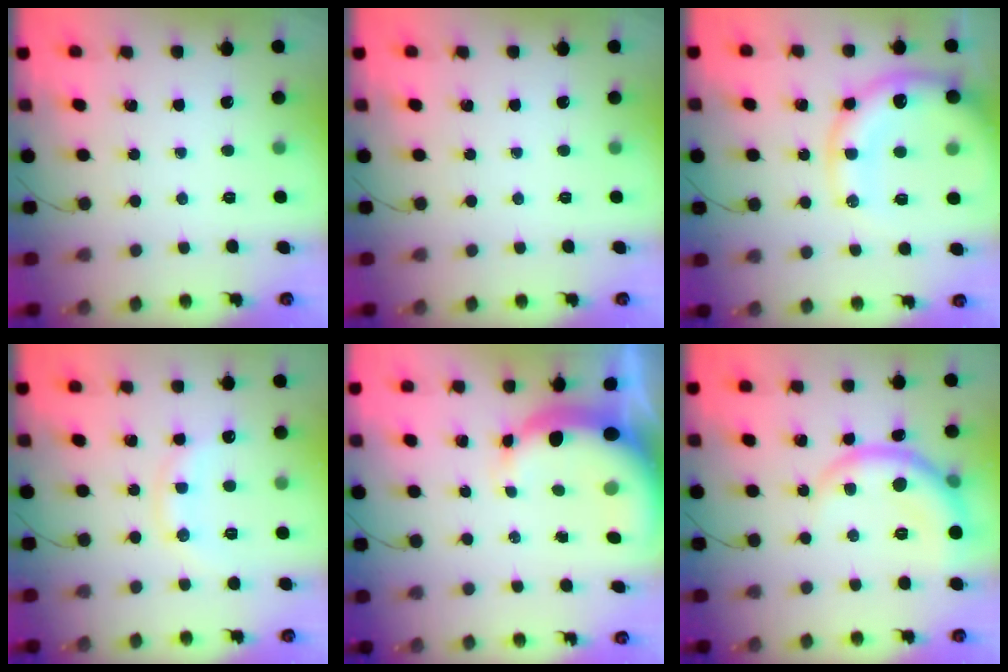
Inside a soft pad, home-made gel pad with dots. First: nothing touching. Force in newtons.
{"total": 0.0}
{"total": 17.4, "press": 17.0, "slide": 3.9}
{"total": 9.4, "press": 9.4, "slide": 0.9}
{"total": 7.8, "press": 7.5, "slide": 1.9}
{"total": 9.6, "press": 9.6, "slide": 1.1}